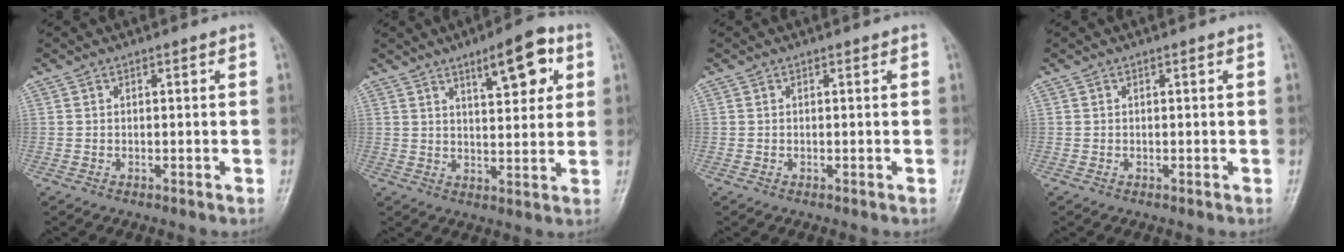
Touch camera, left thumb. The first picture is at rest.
{"total": 9.7, "force": [4.6, 3.3, 7.8], "torque": [-0.091, -0.020, 0.064]}
{"total": 0.0}
{"total": 0.0}